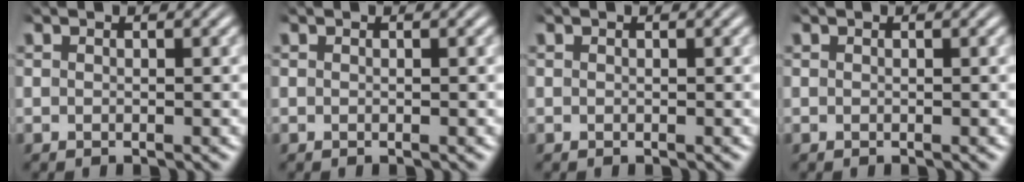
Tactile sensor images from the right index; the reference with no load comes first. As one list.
[{"total": 0.0}, {"total": 0.0}, {"total": 0.0}]